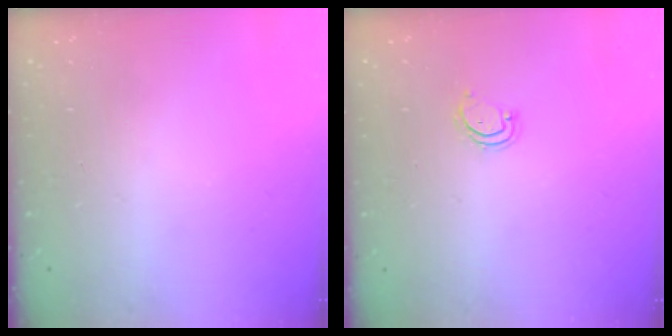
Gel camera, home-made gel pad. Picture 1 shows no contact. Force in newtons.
{"total": 2.8, "press": 2.8, "slide": 0.3}